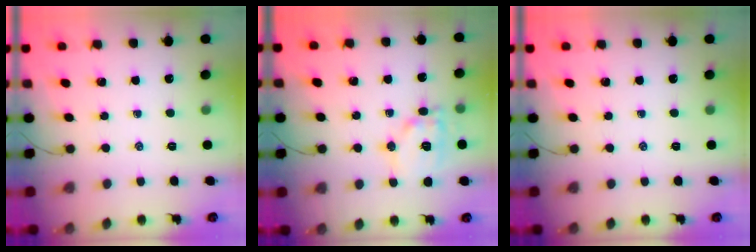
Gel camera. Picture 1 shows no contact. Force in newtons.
{"total": 12.9, "press": 12.9, "slide": 0.7}
{"total": 0.0}